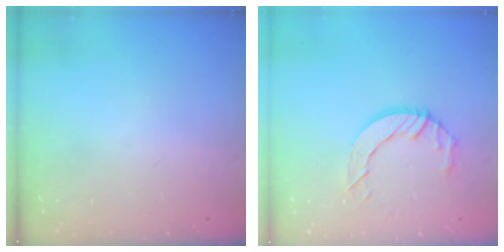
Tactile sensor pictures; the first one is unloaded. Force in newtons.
{"total": 8.1, "press": 8.0, "slide": 0.4}